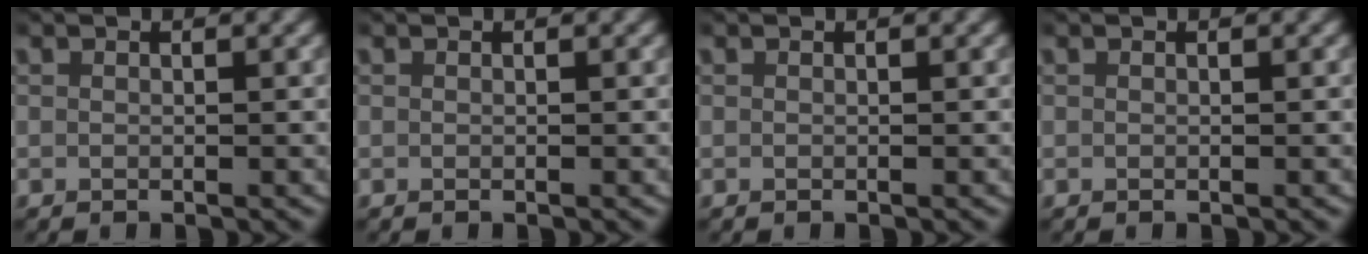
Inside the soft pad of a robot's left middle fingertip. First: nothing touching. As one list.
[{"total": 0.0}, {"total": 0.0}, {"total": 0.0}]